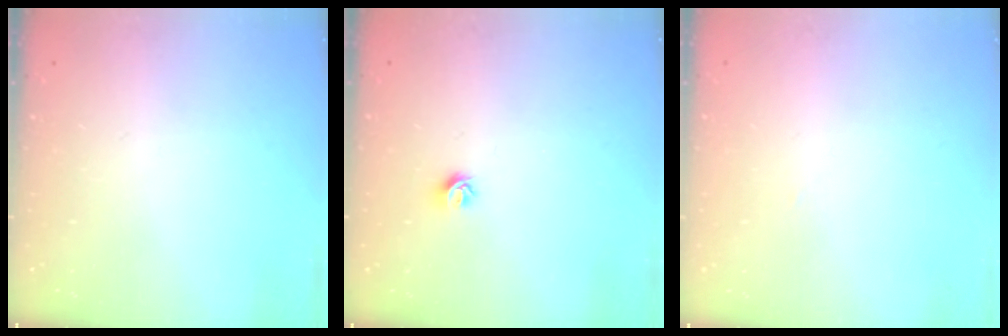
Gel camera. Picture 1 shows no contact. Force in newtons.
{"total": 6.0, "press": 5.9, "slide": 0.7}
{"total": 1.1, "press": 1.1, "slide": 0.1}